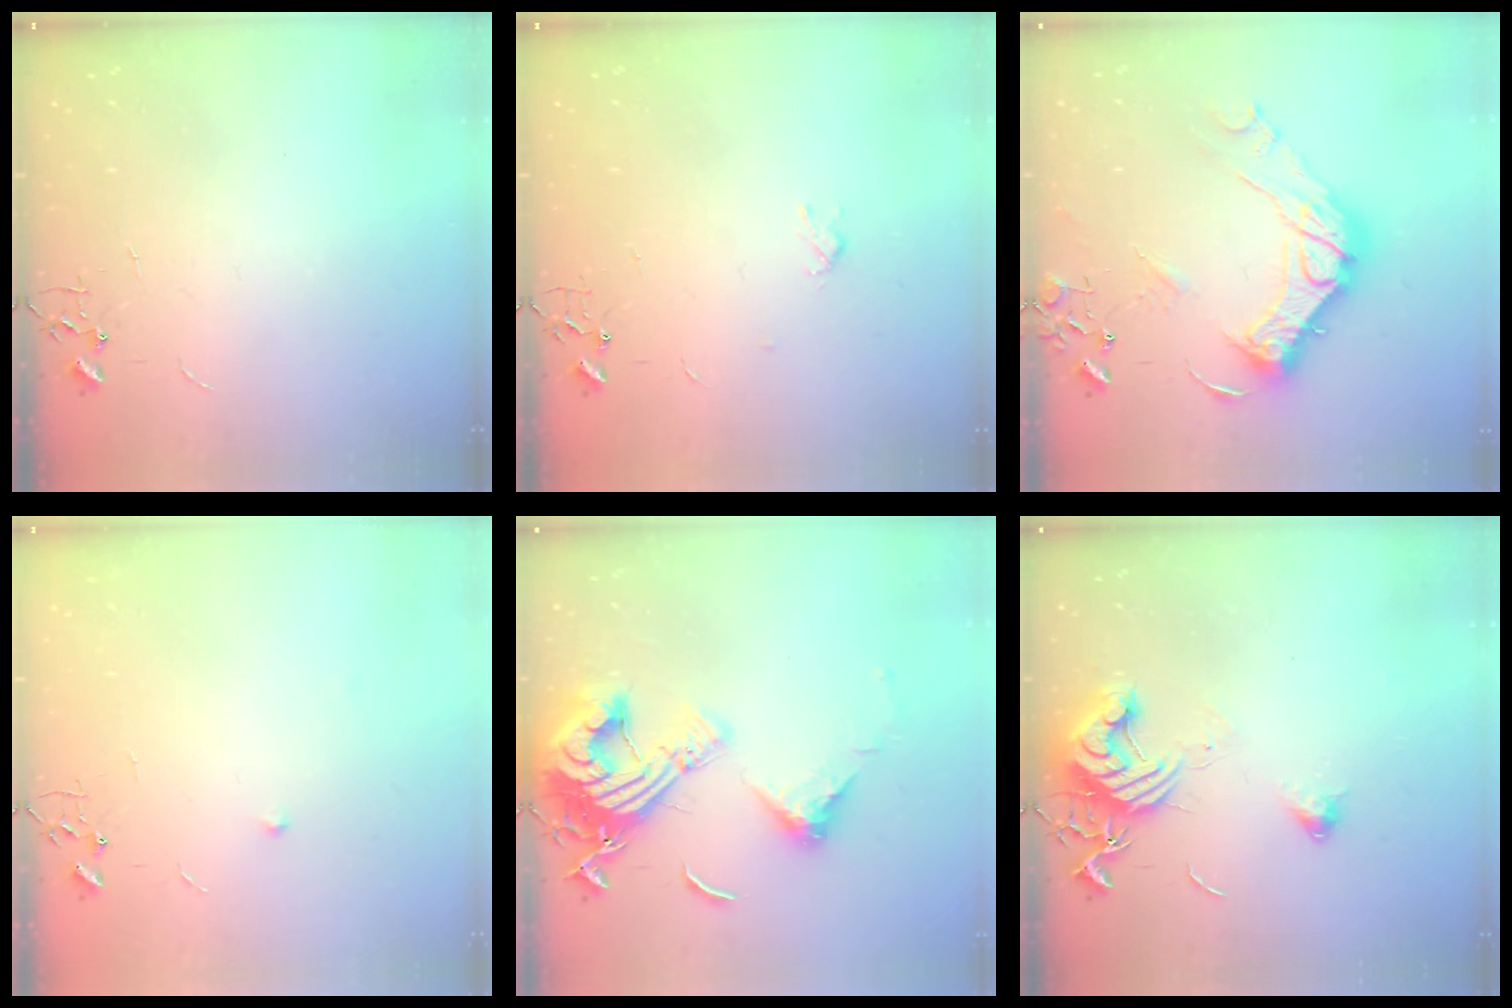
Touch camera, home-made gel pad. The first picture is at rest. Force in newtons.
{"total": 3.0, "press": 3.0, "slide": 0.6}
{"total": 19.0, "press": 18.9, "slide": 1.6}
{"total": 4.9, "press": 4.7, "slide": 1.1}
{"total": 18.8, "press": 18.7, "slide": 1.8}
{"total": 12.7, "press": 12.6, "slide": 1.6}